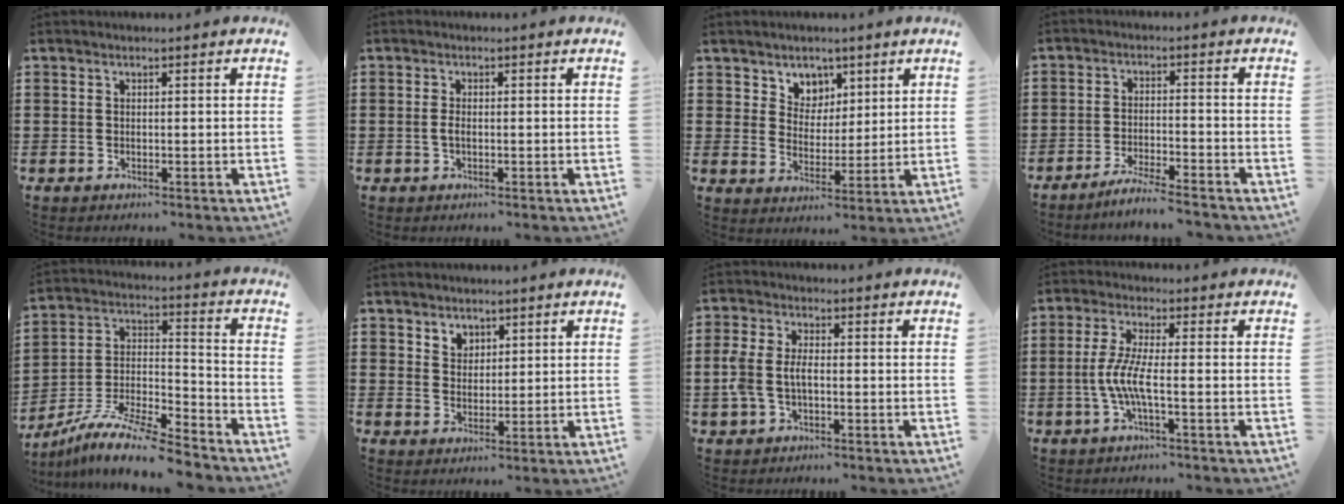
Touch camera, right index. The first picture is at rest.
{"total": 1.5, "force": [-0.3, 0.6, 1.4], "torque": [-0.033, -0.003, -0.007]}
{"total": 5.1, "force": [3.2, 3.9, 0.0], "torque": [-0.021, -0.001, 0.057]}
{"total": 4.3, "force": [-4.1, -0.4, 1.4], "torque": [-0.032, -0.005, -0.082]}
{"total": 10.7, "force": [-9.4, 1.3, 4.8], "torque": [-0.090, 0.016, -0.188]}
{"total": 3.2, "force": [2.2, 2.3, 0.2], "torque": [-0.013, 0.009, 0.042]}
{"total": 4.6, "force": [-0.8, 2.6, 3.7], "torque": [-0.097, -0.003, -0.023]}
{"total": 5.8, "force": [-1.6, 0.8, 5.6], "torque": [-0.133, -0.015, -0.041]}